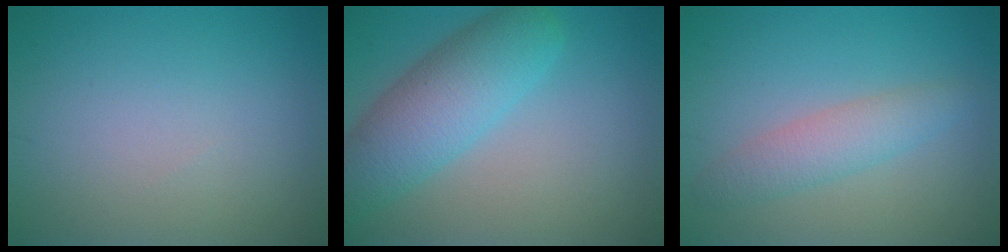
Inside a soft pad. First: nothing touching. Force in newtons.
{"total": 6.4, "press": 6.4, "slide": 0.2}
{"total": 2.9, "press": 2.9, "slide": 0.1}